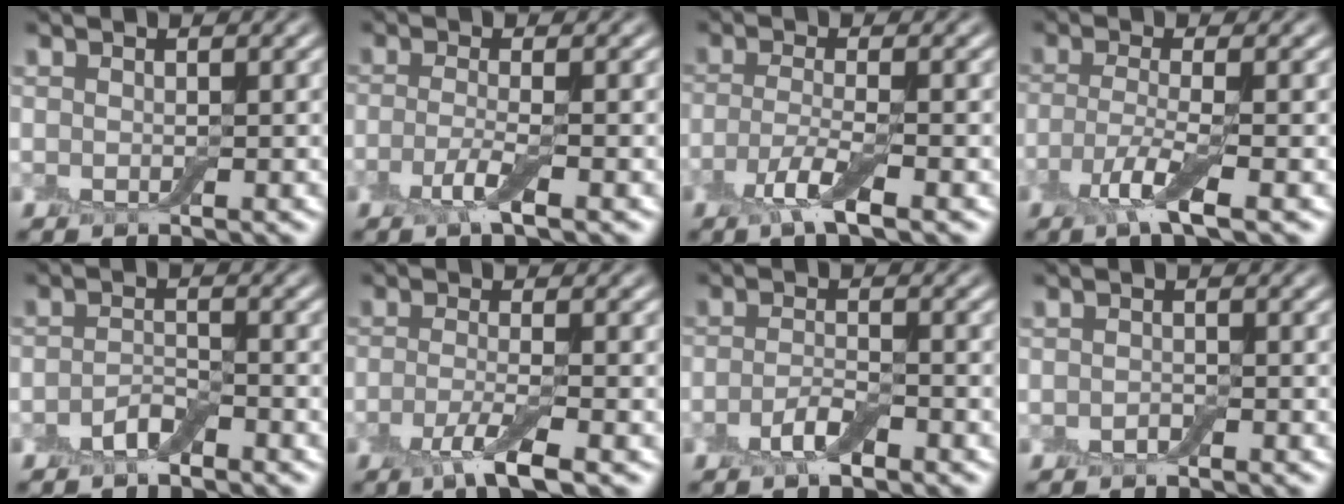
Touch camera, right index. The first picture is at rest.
{"total": 2.4, "force": [-1.1, 0.4, 2.1], "torque": [-0.045, -0.001, -0.029]}
{"total": 3.4, "force": [-1.7, 0.6, 2.9], "torque": [-0.061, -0.006, -0.039]}
{"total": 3.6, "force": [-1.5, 0.6, 3.2], "torque": [-0.069, -0.009, -0.037]}
{"total": 2.0, "force": [-1.4, 0.7, 1.2], "torque": [-0.024, 0.006, -0.029]}
{"total": 3.5, "force": [-1.7, 0.7, 3.0], "torque": [-0.058, -0.004, -0.040]}
{"total": 2.4, "force": [-1.4, 0.8, 1.8], "torque": [-0.039, 0.003, -0.033]}
{"total": 0.8, "force": [-0.5, 0.4, 0.4], "torque": [-0.008, 0.000, -0.009]}